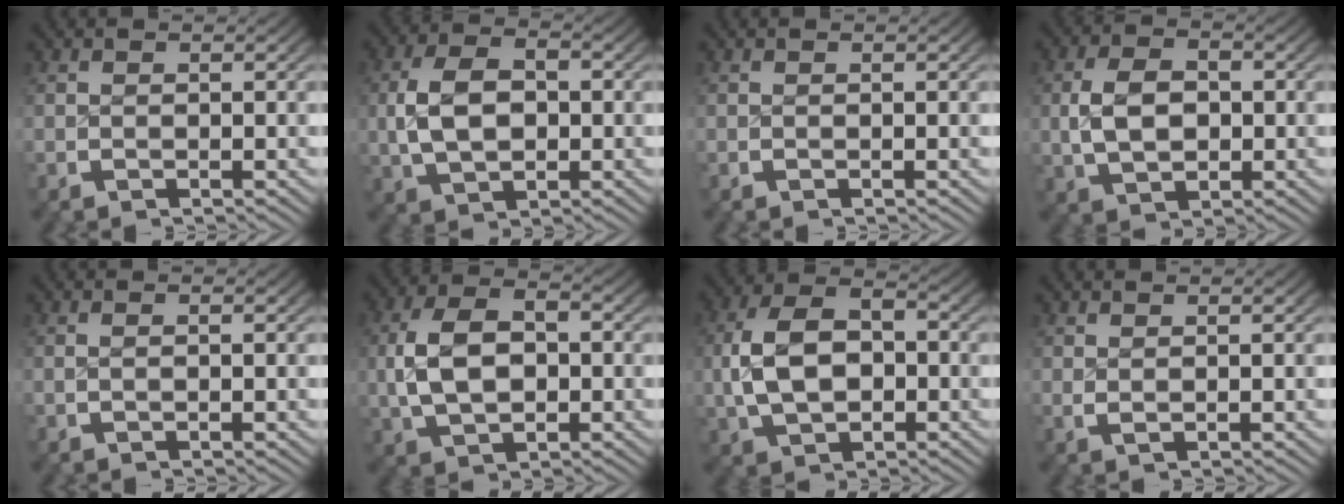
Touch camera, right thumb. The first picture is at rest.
{"total": 7.1, "force": [0.2, 4.8, 5.2], "torque": [-0.106, -0.011, 0.013]}
{"total": 0.0}
{"total": 5.9, "force": [0.1, 4.1, 4.3], "torque": [-0.082, -0.011, 0.012]}
{"total": 0.5, "force": [-0.1, -0.1, 0.5], "torque": [-0.011, 0.000, 0.000]}
{"total": 8.0, "force": [0.1, 5.4, 5.9], "torque": [-0.124, -0.014, 0.013]}
{"total": 8.9, "force": [-0.1, 6.1, 6.4], "torque": [-0.133, -0.014, 0.009]}
{"total": 0.7, "force": [0.5, 0.2, 0.5], "torque": [-0.012, -0.003, 0.014]}